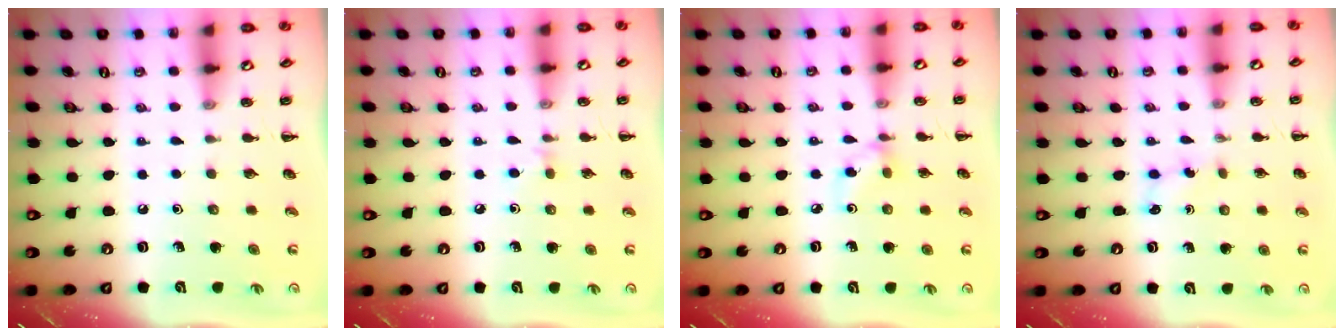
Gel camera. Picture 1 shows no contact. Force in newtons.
{"total": 3.5, "press": 3.2, "slide": 1.5}
{"total": 3.1, "press": 2.9, "slide": 1.1}
{"total": 3.2, "press": 3.0, "slide": 1.0}